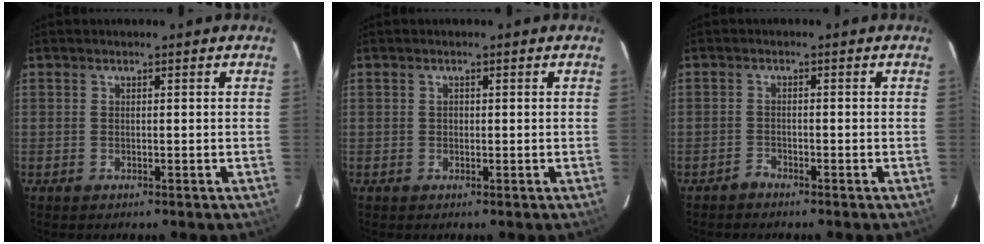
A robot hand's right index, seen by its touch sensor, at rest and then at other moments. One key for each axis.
{"total": 0.6, "fx": 0.1, "fy": 0.6, "fz": 0.2, "tx": 0.001, "ty": 0.002, "tz": 0.001}
{"total": 1.2, "fx": -1.2, "fy": 0.2, "fz": -0.1, "tx": 0.001, "ty": 0.002, "tz": -0.024}